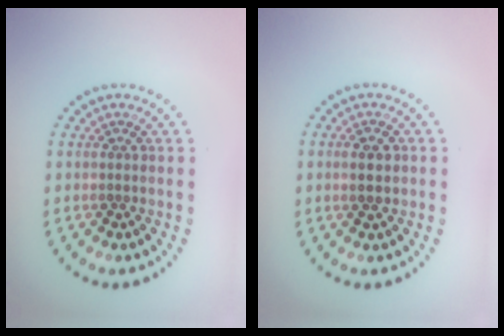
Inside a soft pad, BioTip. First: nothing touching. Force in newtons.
{"total": 2.0, "press": 1.9, "slide": 0.4}